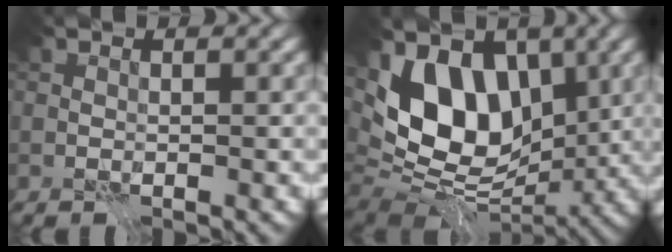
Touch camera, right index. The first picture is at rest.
{"total": 11.3, "force": [1.5, 7.0, 8.8], "torque": [-0.135, -0.004, 0.015]}